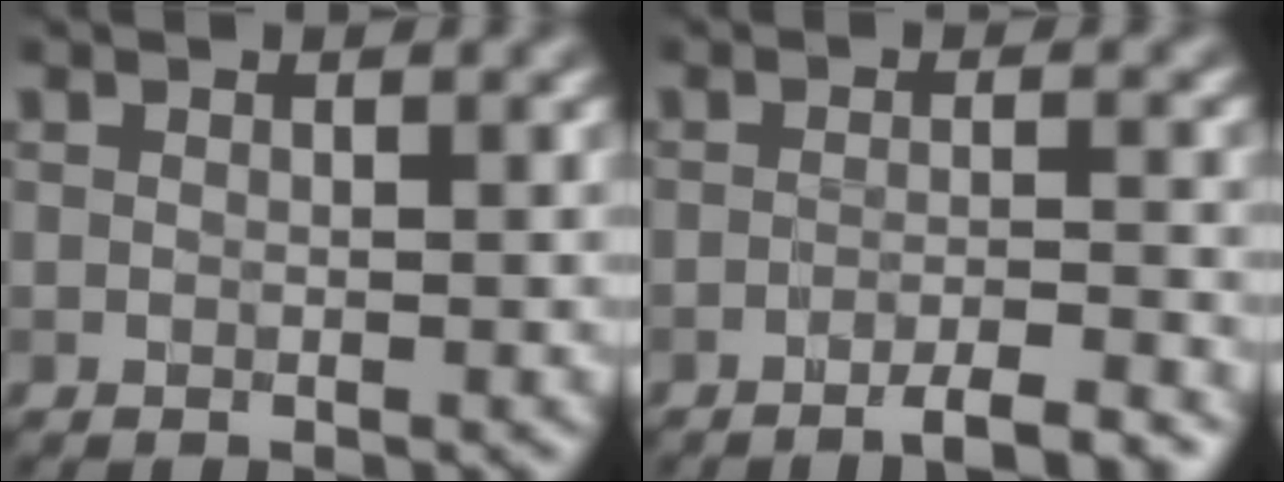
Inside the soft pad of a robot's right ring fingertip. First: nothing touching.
{"total": 3.6, "force": [-2.6, 0.3, 2.4], "torque": [-0.032, 0.008, -0.049]}